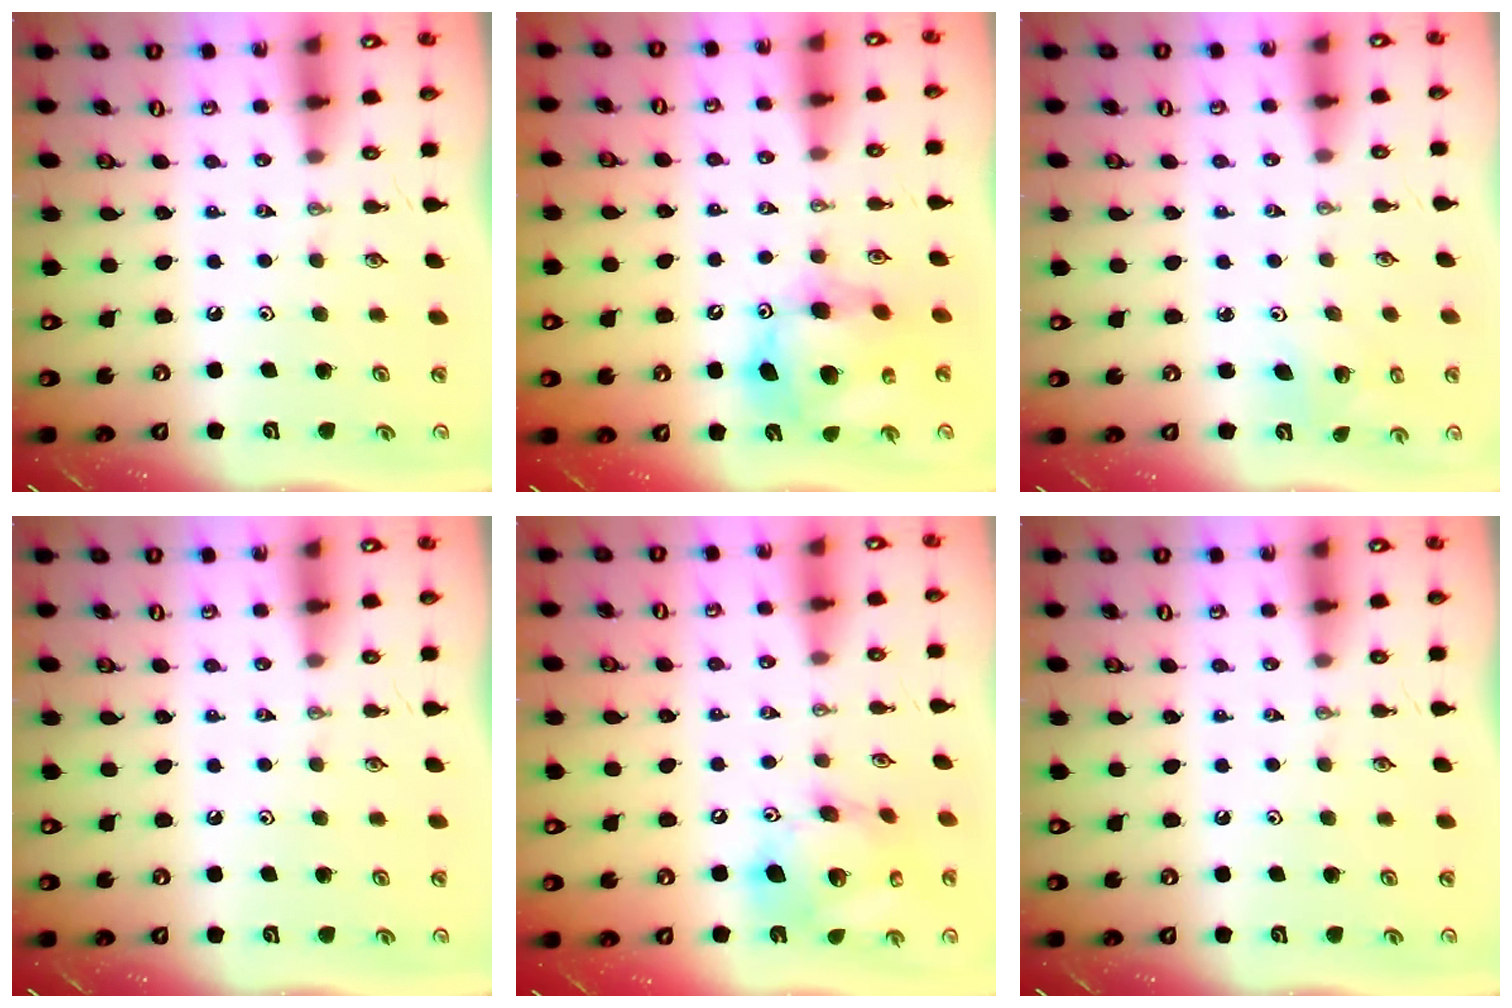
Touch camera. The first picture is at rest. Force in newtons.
{"total": 14.3, "press": 14.2, "slide": 1.2}
{"total": 2.8, "press": 2.8, "slide": 0.2}
{"total": 0.0}
{"total": 16.9, "press": 16.6, "slide": 3.3}
{"total": 0.0}